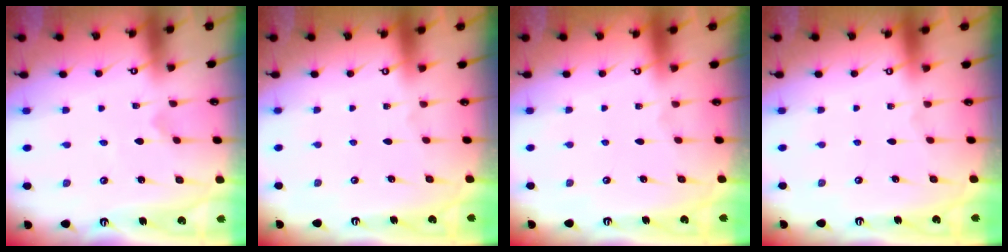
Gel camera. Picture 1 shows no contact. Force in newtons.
{"total": 0.0}
{"total": 0.0}
{"total": 0.0}